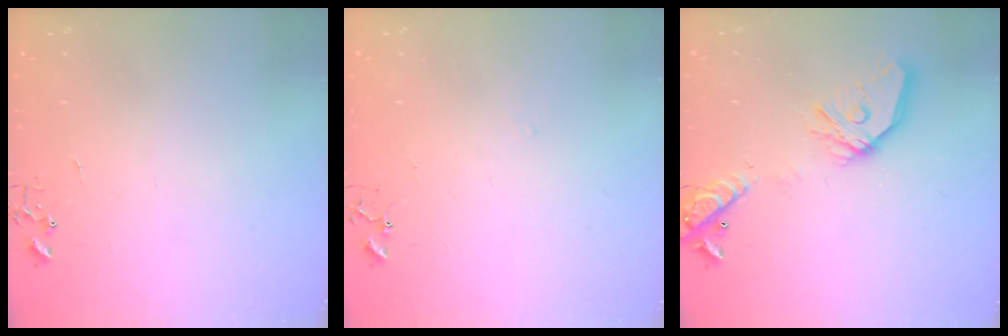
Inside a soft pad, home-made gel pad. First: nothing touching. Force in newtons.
{"total": 5.7, "press": 5.6, "slide": 0.7}
{"total": 18.3, "press": 18.2, "slide": 2.6}